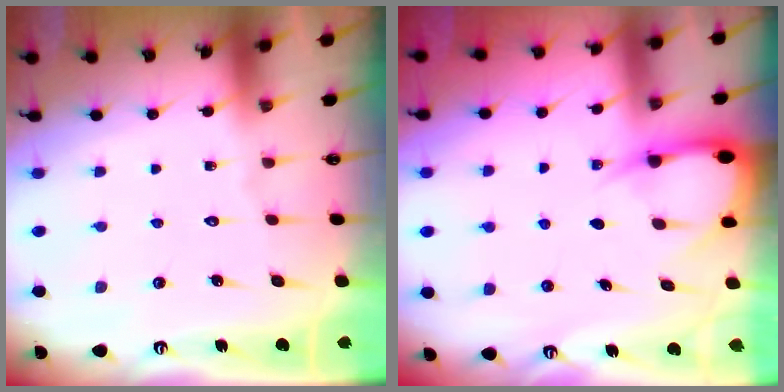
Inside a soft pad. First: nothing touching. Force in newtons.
{"total": 4.5, "press": 4.5, "slide": 0.5}